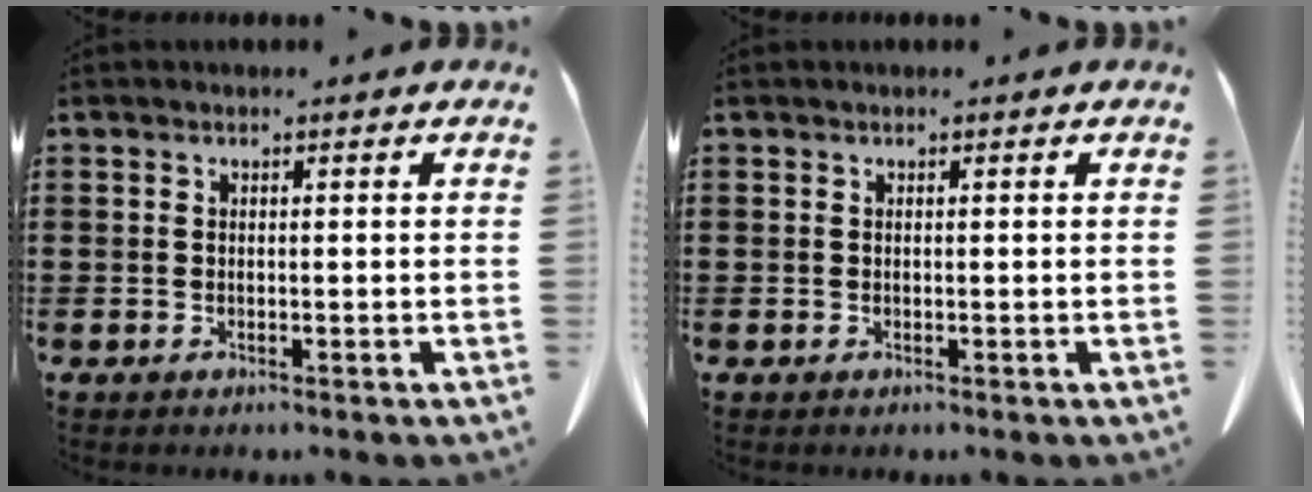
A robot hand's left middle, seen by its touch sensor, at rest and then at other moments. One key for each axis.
{"total": 0.0}